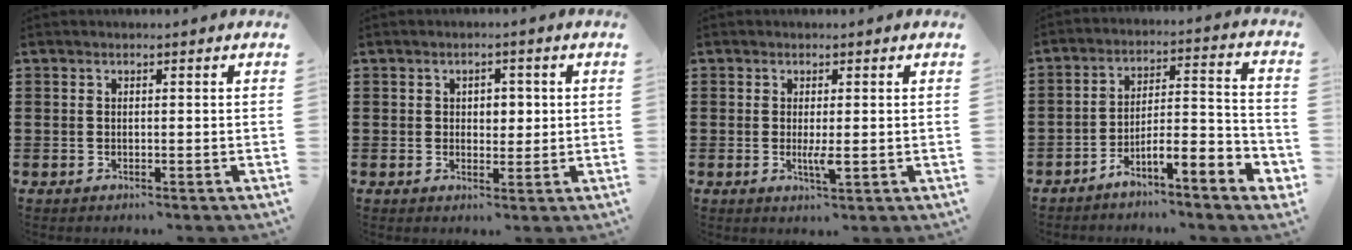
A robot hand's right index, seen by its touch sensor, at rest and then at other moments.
{"total": 2.5, "force": [0.3, 1.9, 1.6], "torque": [-0.028, 0.006, 0.000]}
{"total": 2.6, "force": [-0.3, 0.4, 2.5], "torque": [-0.045, -0.004, -0.005]}
{"total": 5.5, "force": [-4.8, -0.1, 2.6], "torque": [-0.043, -0.012, -0.098]}